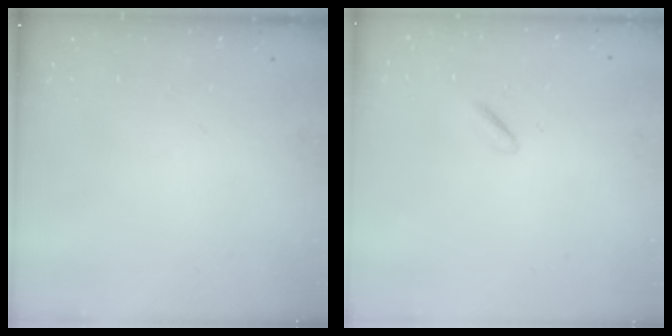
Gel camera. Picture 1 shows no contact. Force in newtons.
{"total": 0.0}